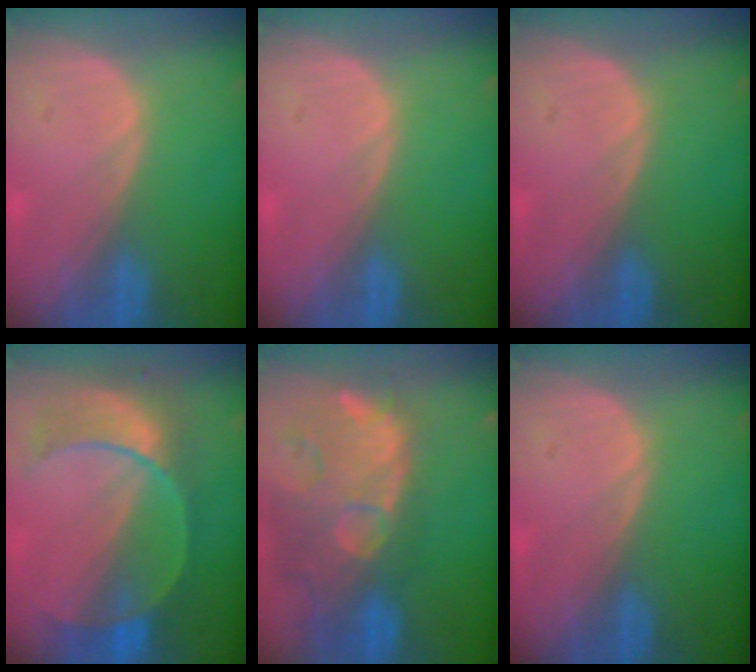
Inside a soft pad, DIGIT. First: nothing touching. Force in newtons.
{"total": 0.0}
{"total": 0.0}
{"total": 8.9, "press": 8.2, "slide": 3.5}
{"total": 14.6, "press": 11.8, "slide": 8.6}
{"total": 0.0}